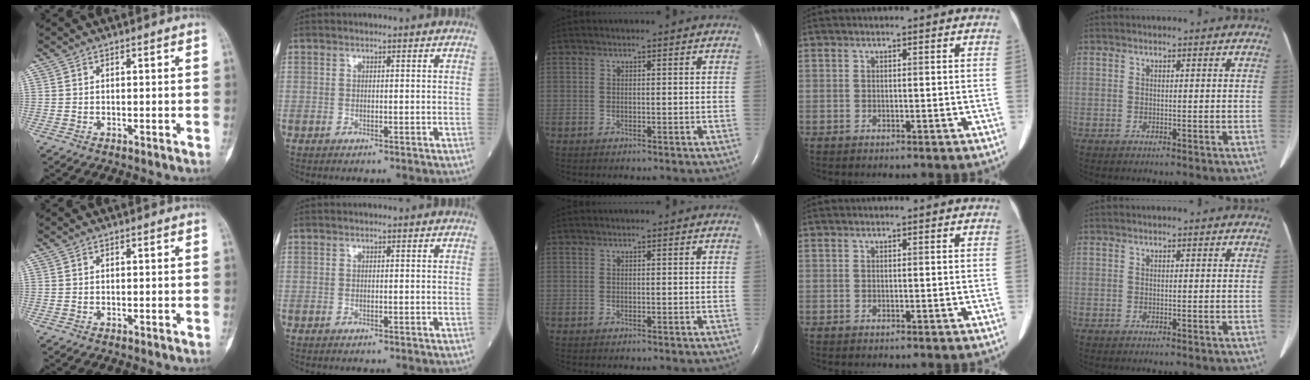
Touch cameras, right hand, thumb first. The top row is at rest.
{}